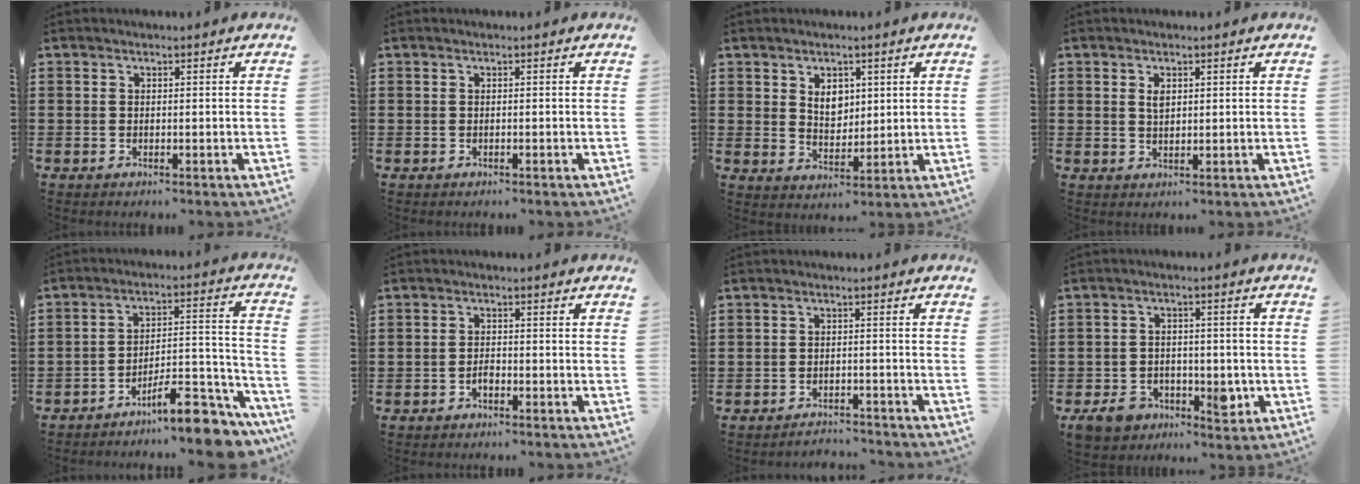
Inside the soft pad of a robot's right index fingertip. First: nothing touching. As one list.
[{"total": 0.0}, {"total": 4.0, "force": [1.7, 2.8, 2.2], "torque": [-0.045, 0.007, 0.028]}, {"total": 1.6, "force": [0.7, 0.9, 1.2], "torque": [-0.027, 0.004, 0.012]}, {"total": 10.5, "force": [-8.5, 1.9, 5.9], "torque": [-0.080, 0.026, -0.155]}, {"total": 1.5, "force": [-0.9, 0.7, 0.9], "torque": [-0.020, -0.001, -0.017]}, {"total": 2.5, "force": [-2.4, 0.1, -0.2], "torque": [-0.004, 0.001, -0.054]}, {"total": 6.8, "force": [-2.9, 4.5, 4.2], "torque": [-0.074, 0.013, -0.053]}]